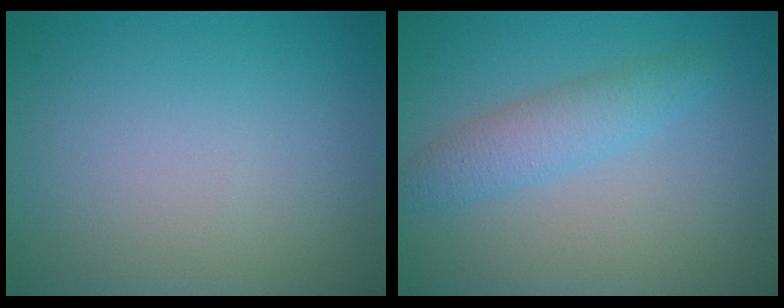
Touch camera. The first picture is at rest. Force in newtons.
{"total": 2.9, "press": 2.9, "slide": 0.0}